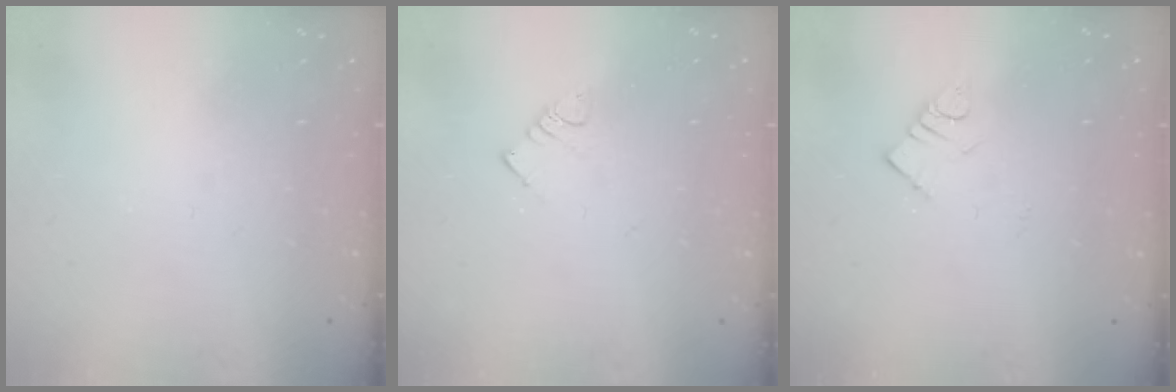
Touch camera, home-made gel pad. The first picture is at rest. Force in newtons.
{"total": 3.1, "press": 3.1, "slide": 0.3}
{"total": 3.8, "press": 3.7, "slide": 0.5}